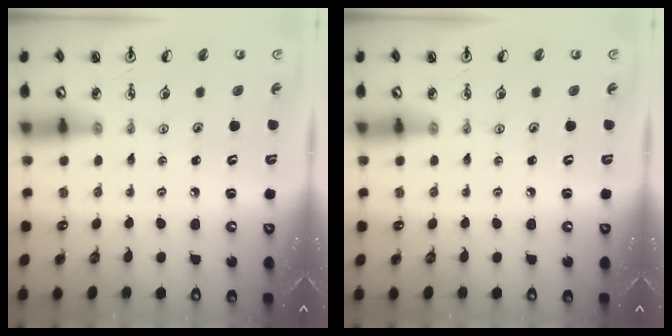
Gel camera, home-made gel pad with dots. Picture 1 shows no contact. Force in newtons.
{"total": 0.0}